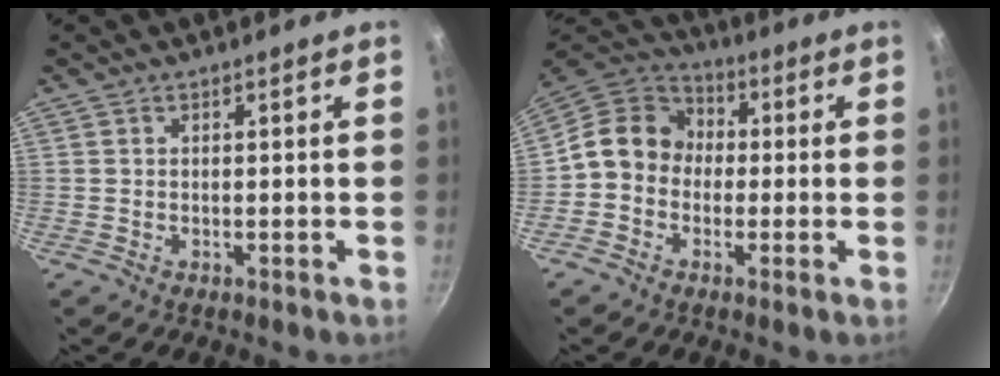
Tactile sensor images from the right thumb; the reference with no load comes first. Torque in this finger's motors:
{"motor_torque": [1.60, 1.74, 0.39, -0.89, 0.22]}